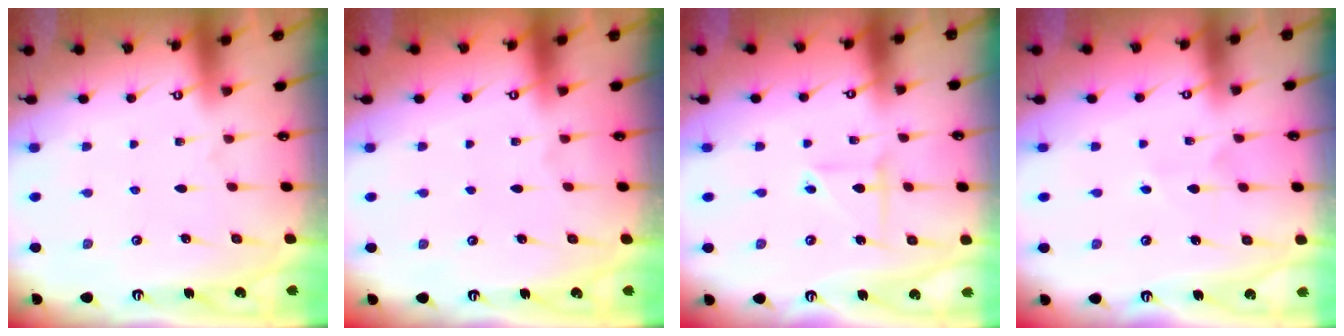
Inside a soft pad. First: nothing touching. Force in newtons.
{"total": 0.0}
{"total": 3.7, "press": 3.7, "slide": 0.5}
{"total": 4.3, "press": 4.3, "slide": 0.5}